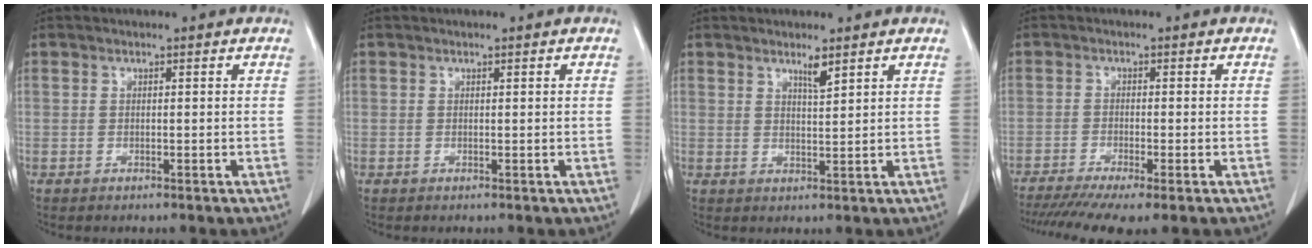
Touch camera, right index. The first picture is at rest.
{"total": 0.0}
{"total": 2.3, "force": [1.7, 0.0, 1.5], "torque": [-0.030, -0.006, 0.031]}
{"total": 9.4, "force": [-7.1, 0.7, 6.2], "torque": [-0.098, -0.015, -0.113]}